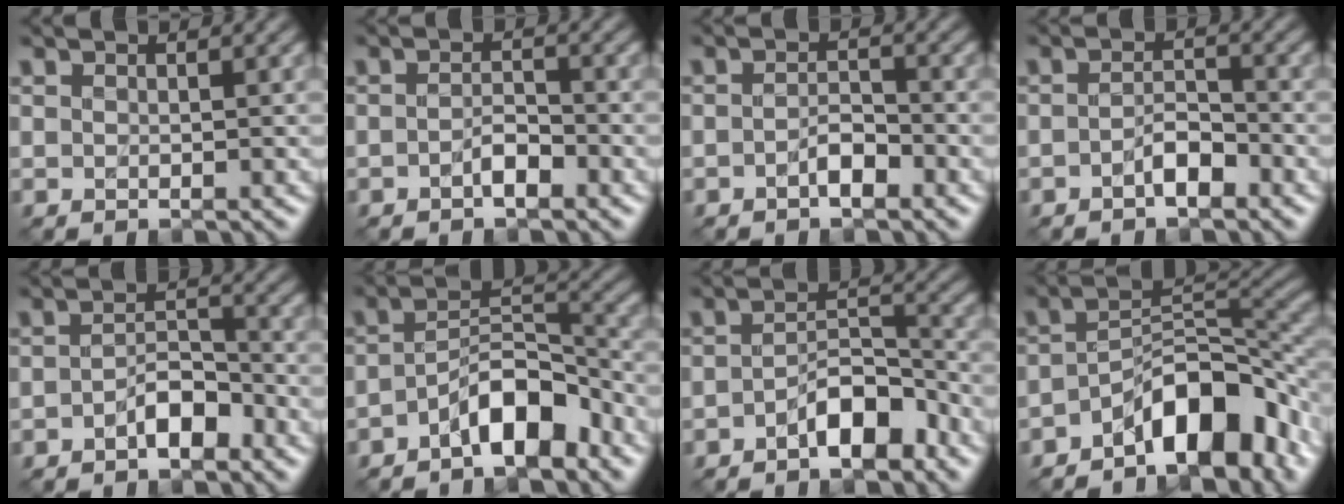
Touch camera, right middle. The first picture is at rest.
{"total": 1.6, "force": [-0.9, 0.6, 1.2], "torque": [-0.023, 0.004, -0.019]}
{"total": 1.8, "force": [-1.0, 0.7, 1.3], "torque": [-0.024, 0.005, -0.021]}
{"total": 2.1, "force": [-1.2, 0.8, 1.5], "torque": [-0.026, 0.007, -0.025]}
{"total": 2.7, "force": [-1.6, 1.2, 1.8], "torque": [-0.027, 0.011, -0.031]}
{"total": 5.8, "force": [-3.4, 2.2, 4.1], "torque": [-0.066, 0.013, -0.065]}
{"total": 4.3, "force": [-2.4, 1.7, 3.1], "torque": [-0.047, 0.014, -0.043]}
{"total": 8.4, "force": [-5.1, 3.2, 5.8], "torque": [-0.076, 0.013, -0.092]}